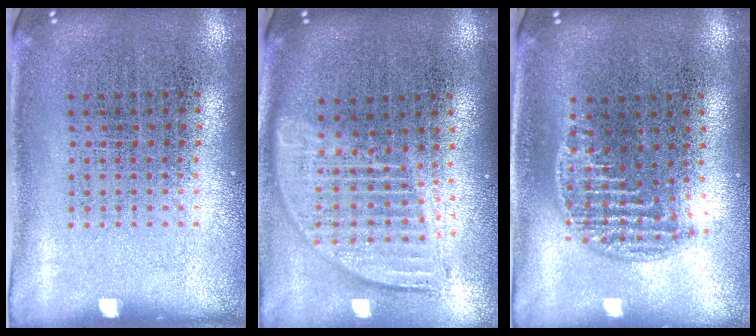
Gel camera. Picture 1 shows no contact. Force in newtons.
{"total": 1.8, "press": 1.5, "slide": 1.0}
{"total": 1.3, "press": 1.1, "slide": 0.6}